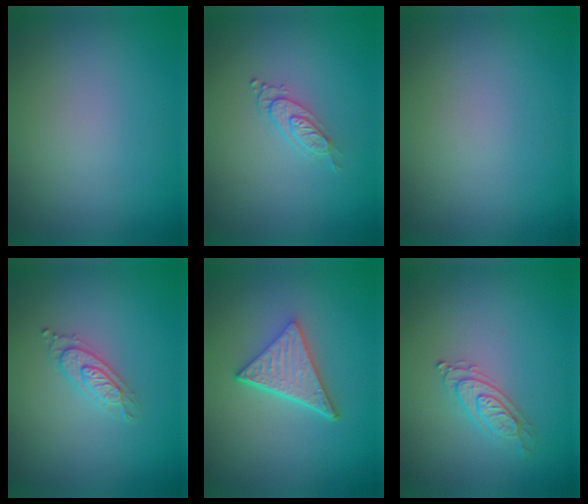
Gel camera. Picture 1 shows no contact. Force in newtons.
{"total": 2.0, "press": 1.4, "slide": 1.4}
{"total": 0.0}
{"total": 2.1, "press": 2.1, "slide": 0.2}
{"total": 5.3, "press": 3.7, "slide": 3.8}
{"total": 2.1, "press": 2.1, "slide": 0.5}